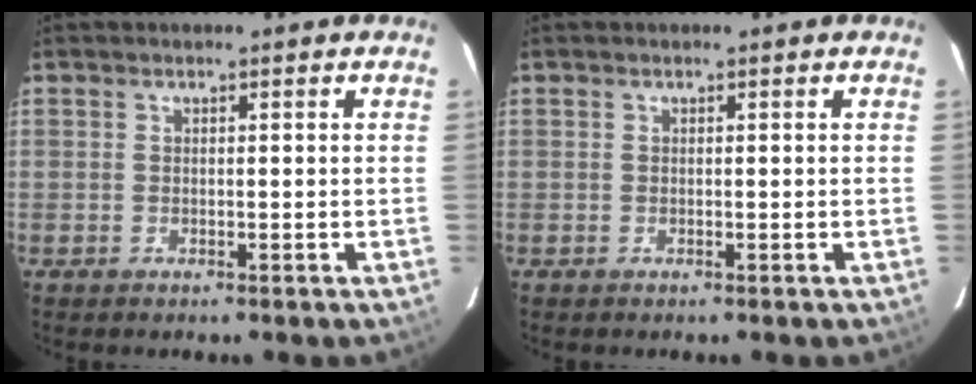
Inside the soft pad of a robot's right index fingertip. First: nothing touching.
{"total": 0.0}